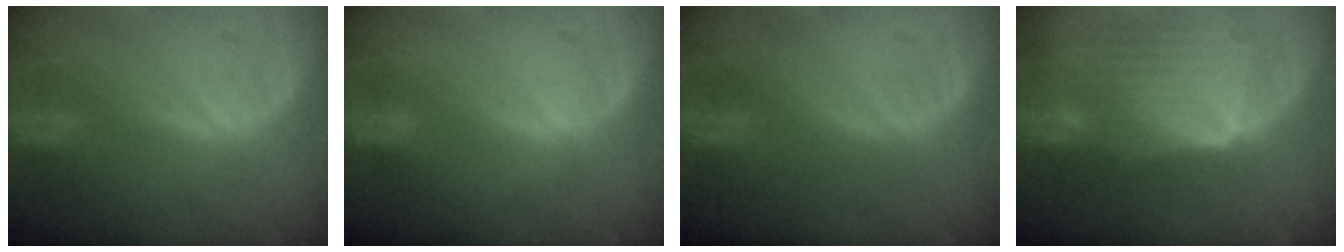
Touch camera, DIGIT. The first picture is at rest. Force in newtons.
{"total": 0.0}
{"total": 0.0}
{"total": 9.3, "press": 8.6, "slide": 3.4}